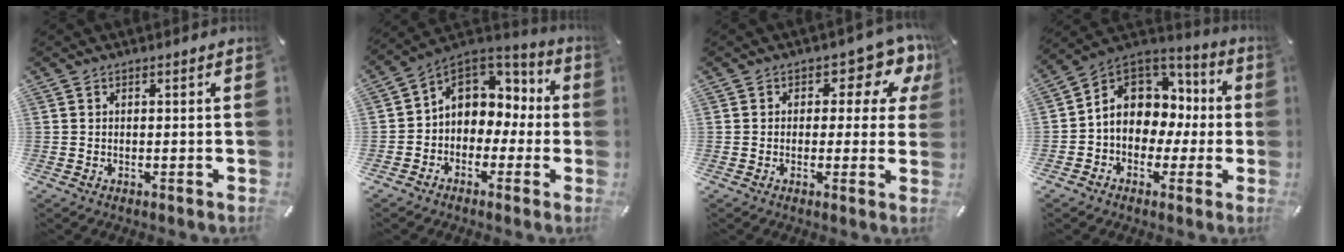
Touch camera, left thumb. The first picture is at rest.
{"total": 9.0, "force": [1.9, 7.9, 3.8], "torque": [-0.062, -0.006, 0.039]}
{"total": 8.9, "force": [3.6, 5.0, 6.3], "torque": [-0.072, -0.025, 0.058]}
{"total": 10.3, "force": [0.8, 9.0, 5.0], "torque": [-0.104, -0.009, 0.018]}